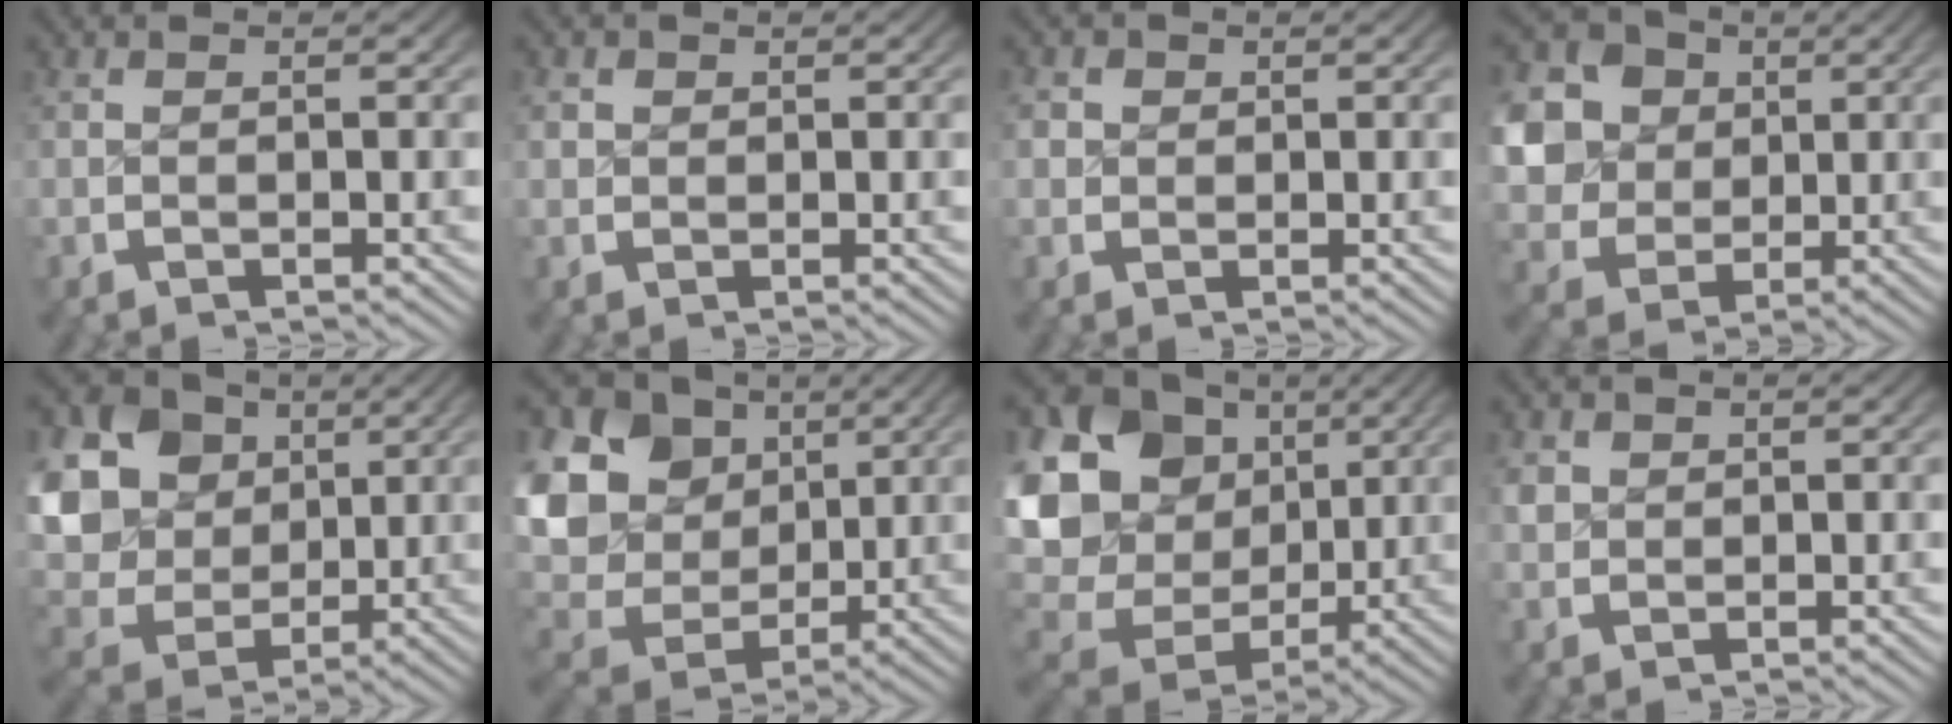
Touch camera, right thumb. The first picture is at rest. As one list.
[{"total": 1.4, "force": [0.5, 1.3, 0.4], "torque": [-0.011, -0.003, 0.011]}, {"total": 2.2, "force": [0.5, 2.0, 0.7], "torque": [-0.020, -0.005, 0.009]}, {"total": 13.9, "force": [1.8, 11.7, 7.2], "torque": [-0.163, -0.026, 0.024]}, {"total": 16.7, "force": [1.1, 14.0, 9.1], "torque": [-0.211, -0.039, 0.020]}, {"total": 16.2, "force": [1.3, 13.1, 9.4], "torque": [-0.224, -0.042, 0.030]}, {"total": 17.5, "force": [1.0, 13.6, 11.0], "torque": [-0.243, -0.048, 0.035]}, {"total": 1.8, "force": [0.6, 1.5, 0.8], "torque": [-0.021, -0.003, 0.017]}]